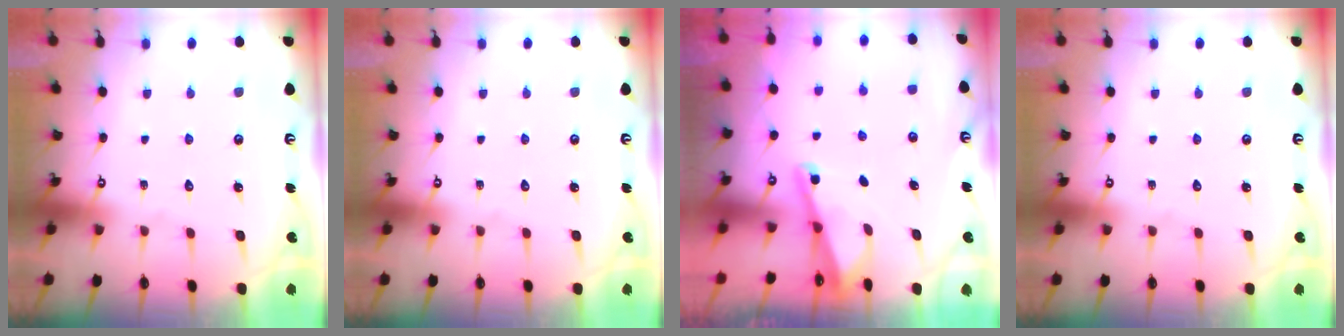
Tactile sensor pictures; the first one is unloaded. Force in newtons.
{"total": 0.0}
{"total": 3.1, "press": 3.1, "slide": 0.3}
{"total": 0.0}